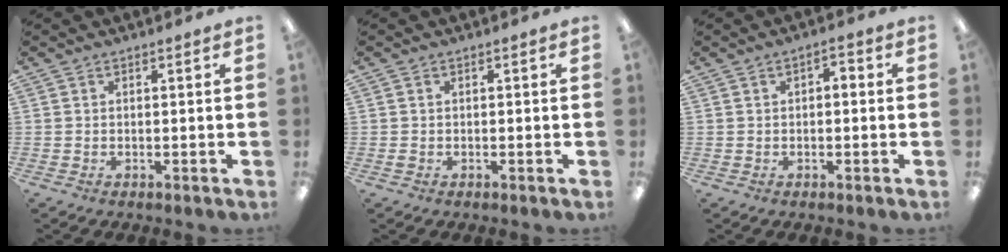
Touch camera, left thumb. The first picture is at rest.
{"total": 0.7, "force": [-0.1, 0.6, 0.4], "torque": [-0.008, 0.002, -0.004]}
{"total": 2.2, "force": [-0.6, 1.4, 1.5], "torque": [-0.028, 0.008, -0.013]}